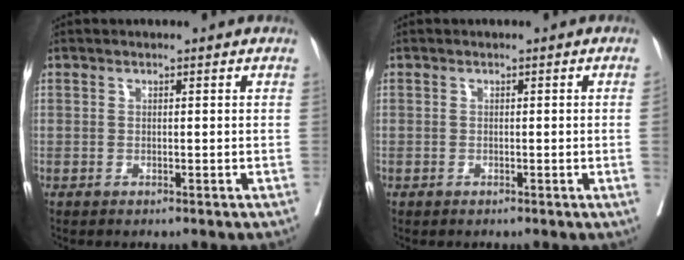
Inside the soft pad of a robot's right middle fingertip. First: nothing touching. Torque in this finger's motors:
{"motor_torque": [0.35, -0.25, -0.85, -0.21]}